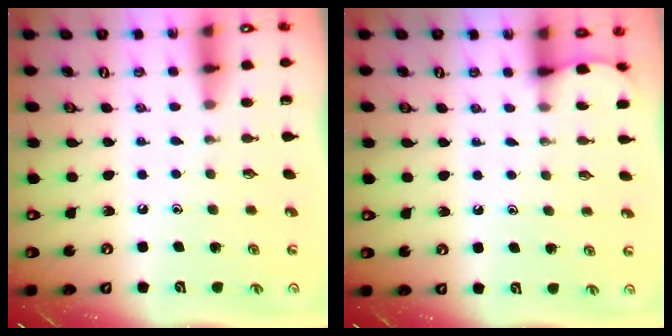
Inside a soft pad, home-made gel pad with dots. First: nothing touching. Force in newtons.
{"total": 2.4, "press": 2.4, "slide": 0.2}